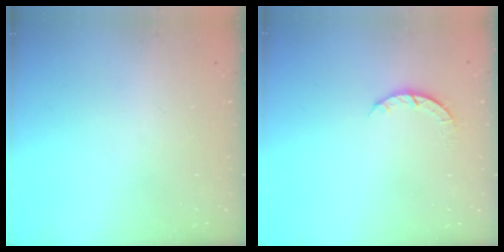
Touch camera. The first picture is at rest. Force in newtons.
{"total": 3.2, "press": 3.2, "slide": 0.4}